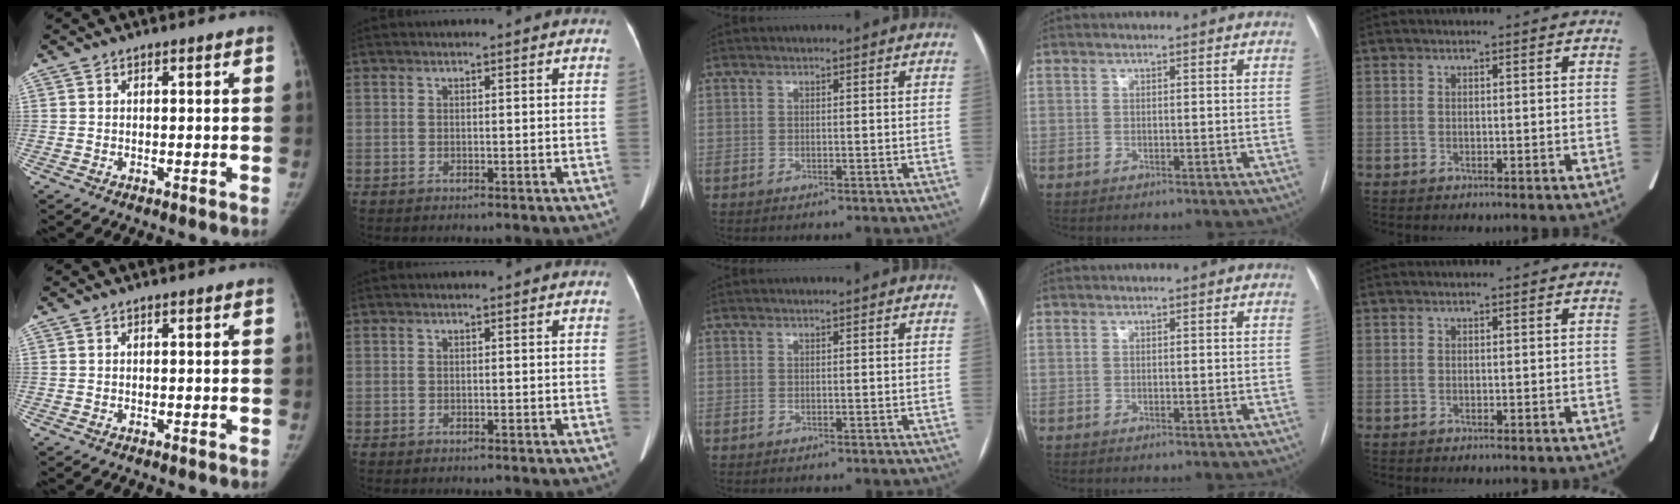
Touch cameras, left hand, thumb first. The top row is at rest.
{}